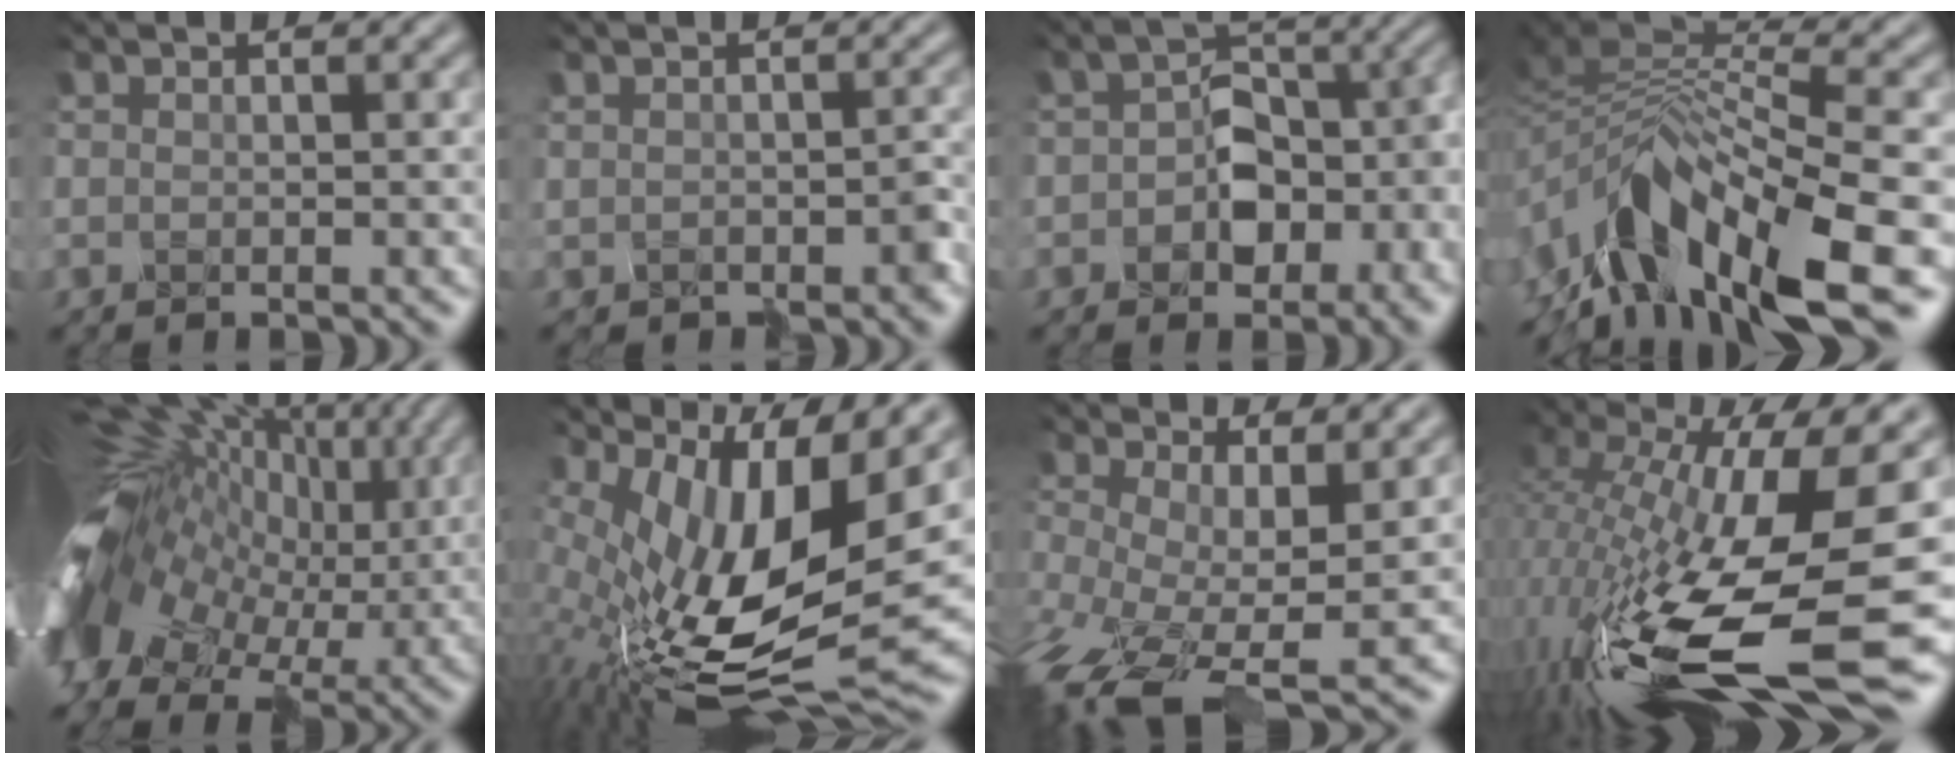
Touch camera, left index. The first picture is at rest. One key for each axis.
{"total": 2.7, "fx": -0.4, "fy": 2.2, "fz": 1.4, "tx": -0.007, "ty": 0.000, "tz": -0.012}
{"total": 7.6, "fx": -1.7, "fy": 5.8, "fz": 4.6, "tx": -0.052, "ty": 0.009, "tz": -0.038}
{"total": 8.6, "fx": -4.8, "fy": 3.5, "fz": 6.3, "tx": -0.126, "ty": 0.019, "tz": -0.088}
{"total": 14.0, "fx": 1.9, "fy": 10.6, "fz": 8.9, "tx": -0.192, "ty": 0.005, "tz": 0.033}
{"total": 13.7, "fx": 3.0, "fy": 6.0, "fz": 11.9, "tx": -0.234, "ty": -0.015, "tz": 0.068}
{"total": 9.0, "fx": -4.0, "fy": 3.8, "fz": 7.1, "tx": -0.178, "ty": -0.036, "tz": -0.071}
{"total": 15.6, "fx": -2.6, "fy": 5.9, "fz": 14.2, "tx": -0.300, "ty": -0.004, "tz": -0.047}